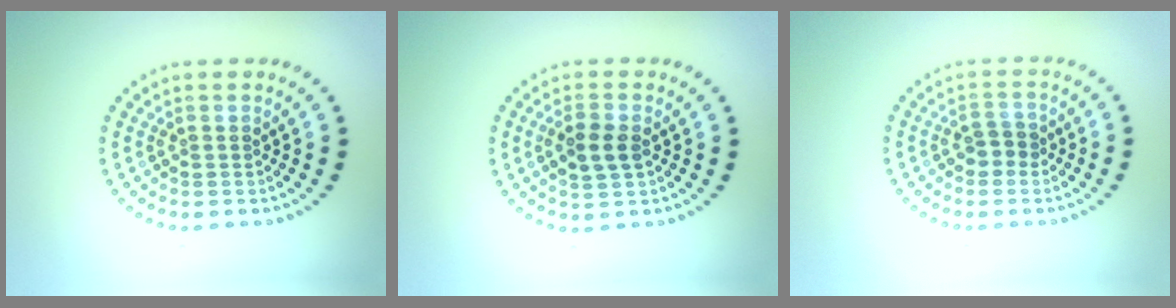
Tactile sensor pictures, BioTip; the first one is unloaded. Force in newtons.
{"total": 2.5, "press": 2.5, "slide": 0.4}
{"total": 1.7, "press": 1.6, "slide": 0.5}